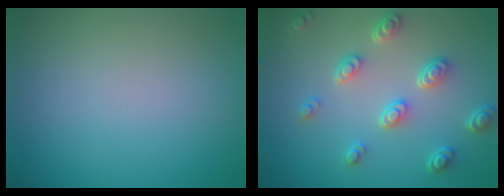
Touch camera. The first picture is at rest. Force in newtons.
{"total": 4.4, "press": 3.3, "slide": 2.8}